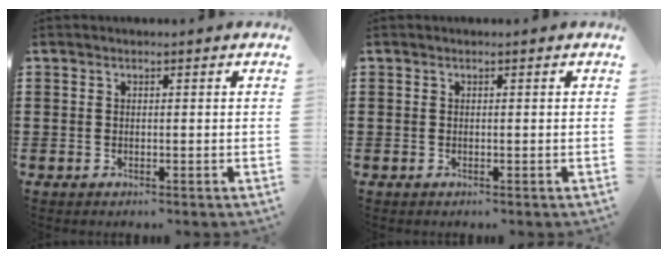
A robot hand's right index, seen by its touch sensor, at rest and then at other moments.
{"total": 0.0}